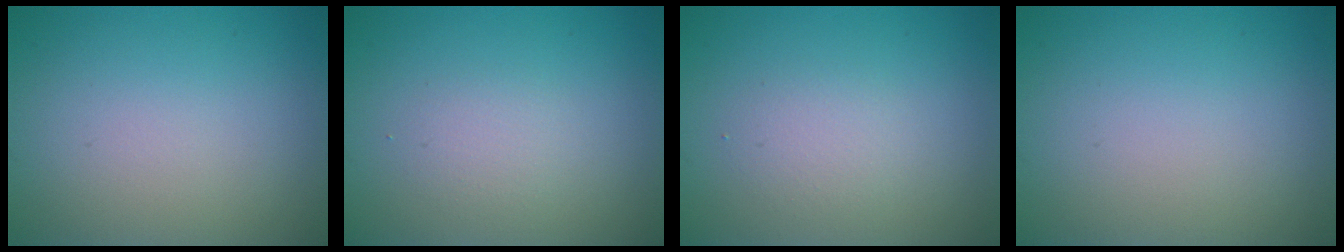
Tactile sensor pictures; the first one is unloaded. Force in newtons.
{"total": 1.4, "press": 1.4, "slide": 0.1}
{"total": 1.7, "press": 1.7, "slide": 0.2}
{"total": 0.0}